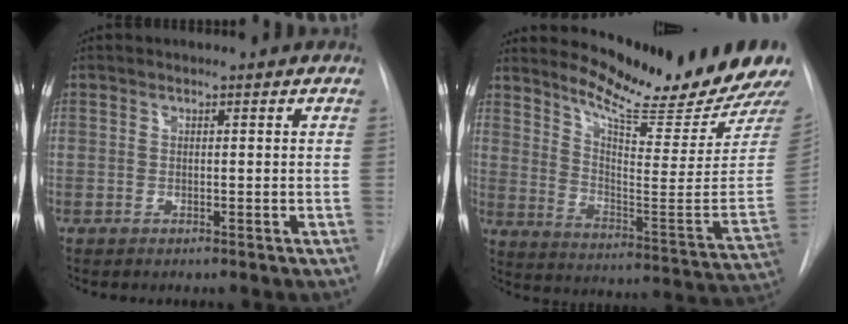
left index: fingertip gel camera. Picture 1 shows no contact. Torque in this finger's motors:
{"motor_torque": [-0.34, -0.88, 0.22, 0.00]}